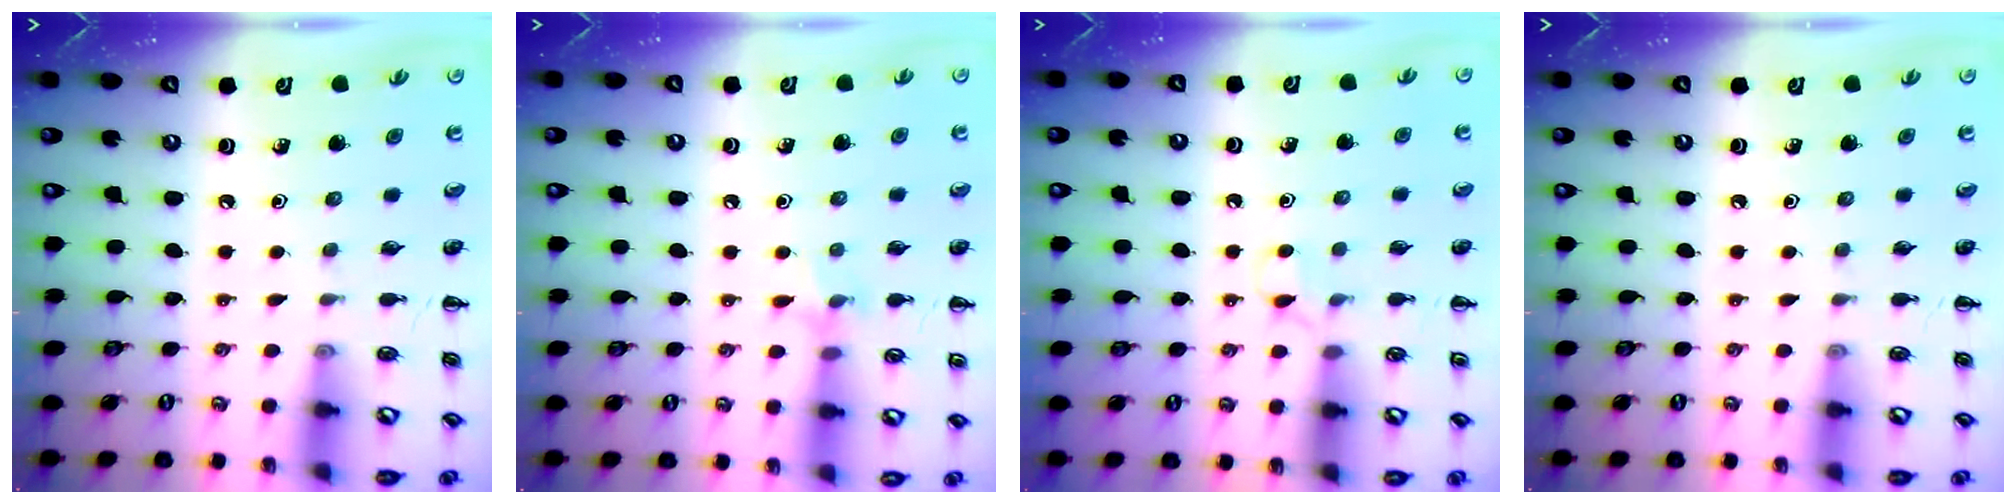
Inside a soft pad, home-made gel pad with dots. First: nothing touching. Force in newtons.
{"total": 6.1, "press": 5.8, "slide": 2.0}
{"total": 3.5, "press": 3.3, "slide": 1.1}
{"total": 0.0}